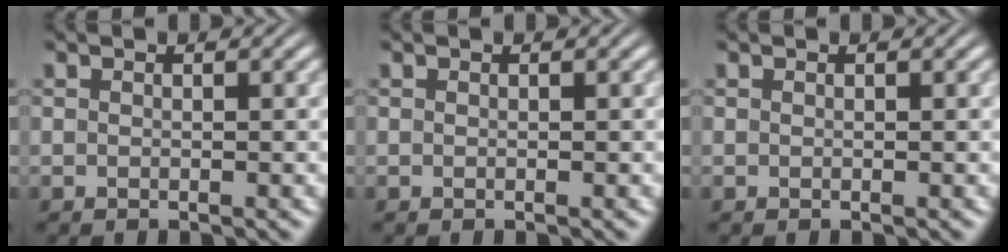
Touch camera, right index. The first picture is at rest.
{"total": 0.0}
{"total": 0.0}